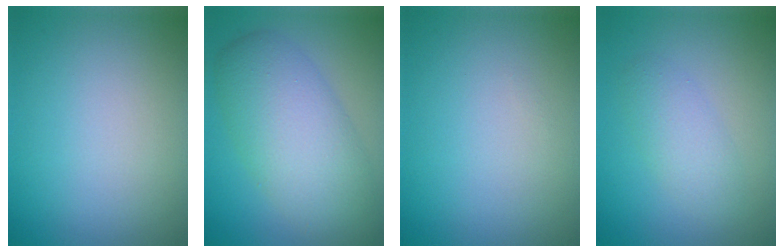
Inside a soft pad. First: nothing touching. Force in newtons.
{"total": 7.9, "press": 7.9, "slide": 0.1}
{"total": 0.0}
{"total": 2.5, "press": 2.5, "slide": 0.1}